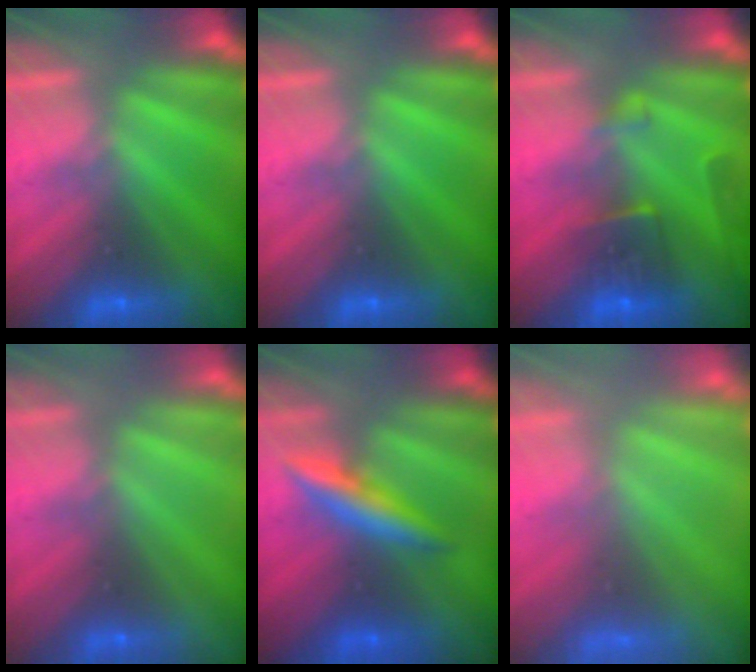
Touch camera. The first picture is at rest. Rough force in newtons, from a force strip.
{"total": 0.0}
{"total": 7.4}
{"total": 2.9}
{"total": 2.6}
{"total": 8.4}